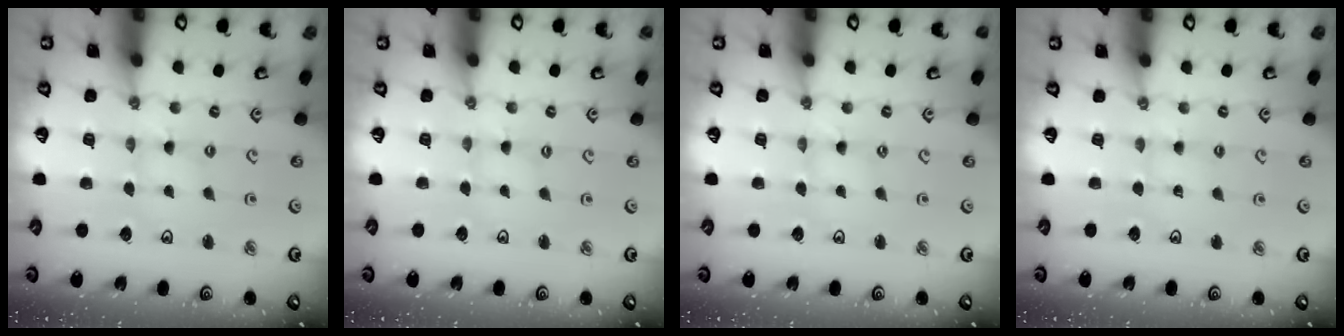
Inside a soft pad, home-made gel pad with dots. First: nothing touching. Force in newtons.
{"total": 0.0}
{"total": 0.0}
{"total": 2.0, "press": 2.0, "slide": 0.4}